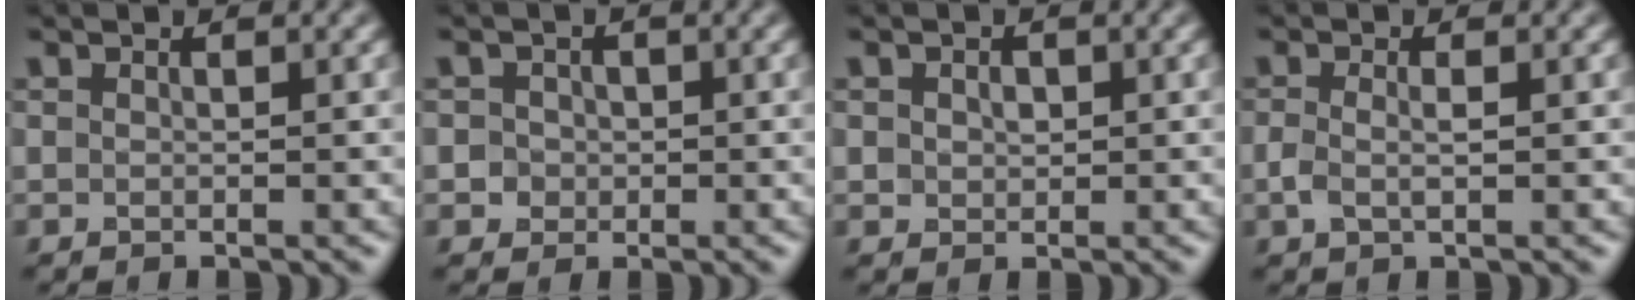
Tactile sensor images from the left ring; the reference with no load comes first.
{"total": 2.2, "force": [0.2, 2.1, 0.6], "torque": [0.008, 0.005, 0.000]}
{"total": 1.3, "force": [0.3, 1.1, 0.7], "torque": [-0.013, -0.001, 0.007]}
{"total": 1.6, "force": [-0.2, 0.6, 1.4], "torque": [-0.033, -0.002, -0.005]}